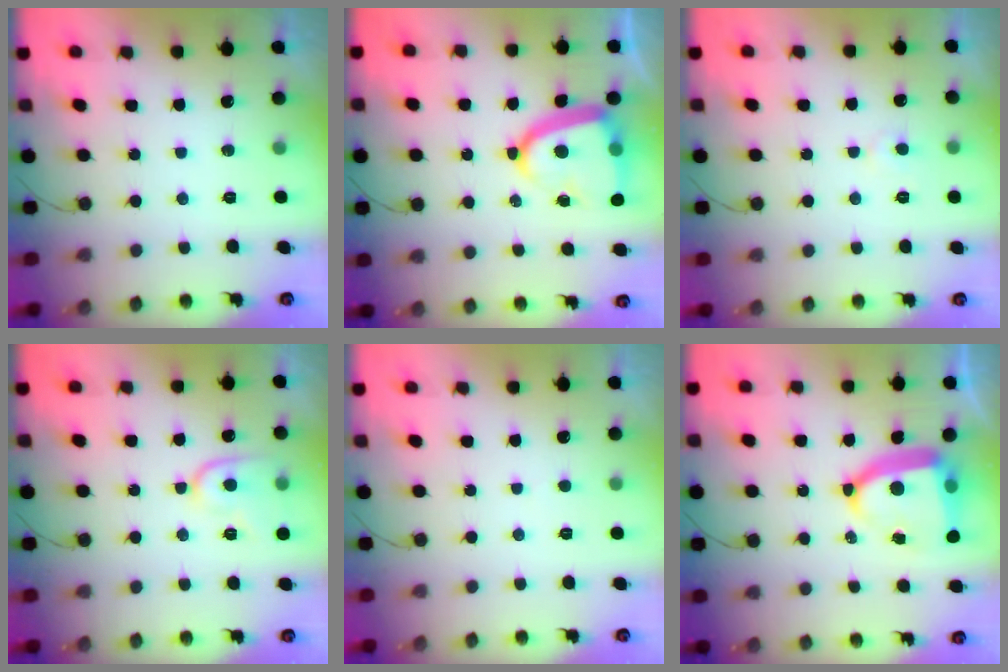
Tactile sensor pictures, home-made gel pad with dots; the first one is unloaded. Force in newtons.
{"total": 14.9, "press": 14.8, "slide": 1.6}
{"total": 3.6, "press": 3.6, "slide": 0.4}
{"total": 9.8, "press": 9.8, "slide": 0.8}
{"total": 2.7, "press": 2.7, "slide": 0.3}
{"total": 13.9, "press": 13.9, "slide": 1.5}